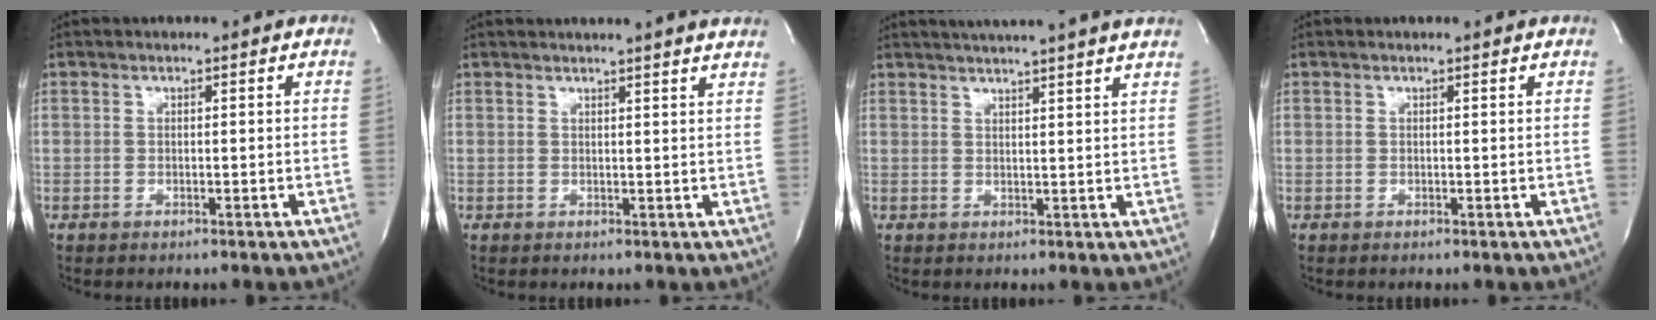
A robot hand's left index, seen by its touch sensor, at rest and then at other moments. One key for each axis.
{"total": 10.4, "fx": 9.6, "fy": -0.3, "fz": 4.0, "tx": -0.060, "ty": -0.002, "tz": 0.097}
{"total": 14.0, "fx": 12.4, "fy": -0.9, "fz": 6.3, "tx": -0.111, "ty": 0.005, "tz": 0.153}
{"total": 1.0, "fx": 0.9, "fy": -0.1, "fz": 0.2, "tx": -0.013, "ty": -0.001, "tz": 0.009}